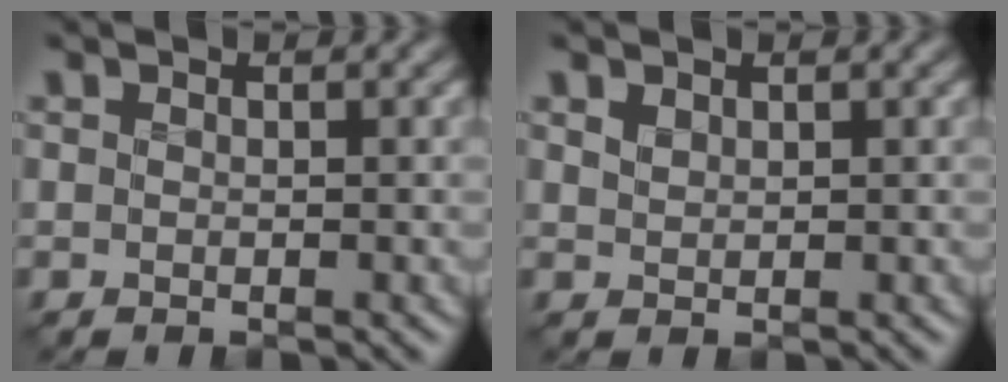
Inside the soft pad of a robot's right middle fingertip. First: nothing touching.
{"total": 0.7, "force": [0.6, 0.4, 0.3], "torque": [-0.013, -0.002, 0.015]}